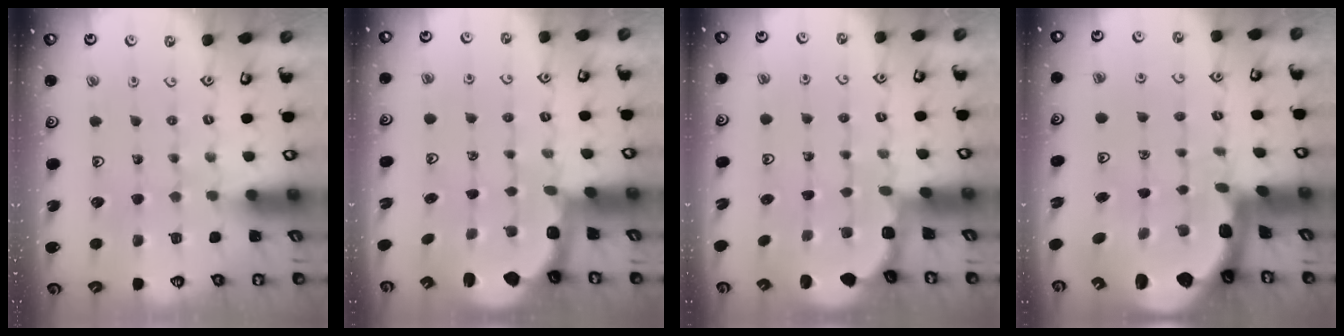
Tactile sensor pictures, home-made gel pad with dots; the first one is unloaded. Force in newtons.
{"total": 2.5, "press": 1.2, "slide": 2.2}
{"total": 1.8, "press": 1.7, "slide": 0.7}
{"total": 4.4, "press": 3.9, "slide": 2.1}